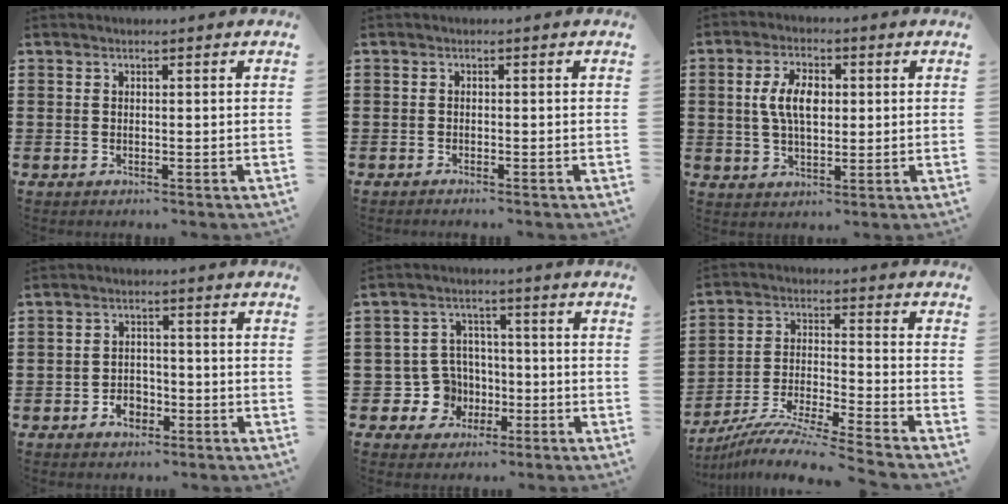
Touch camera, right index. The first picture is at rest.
{"total": 0.8, "force": [-0.8, -0.2, 0.0], "torque": [-0.002, -0.005, -0.016]}
{"total": 6.1, "force": [0.9, 3.0, 5.2], "torque": [-0.113, 0.011, 0.012]}
{"total": 3.1, "force": [-1.8, 2.2, 1.4], "torque": [-0.030, 0.004, -0.036]}
{"total": 6.9, "force": [-1.6, 6.3, 2.3], "torque": [-0.082, 0.009, -0.025]}
{"total": 7.9, "force": [-7.4, -1.2, 2.4], "torque": [-0.054, -0.018, -0.153]}